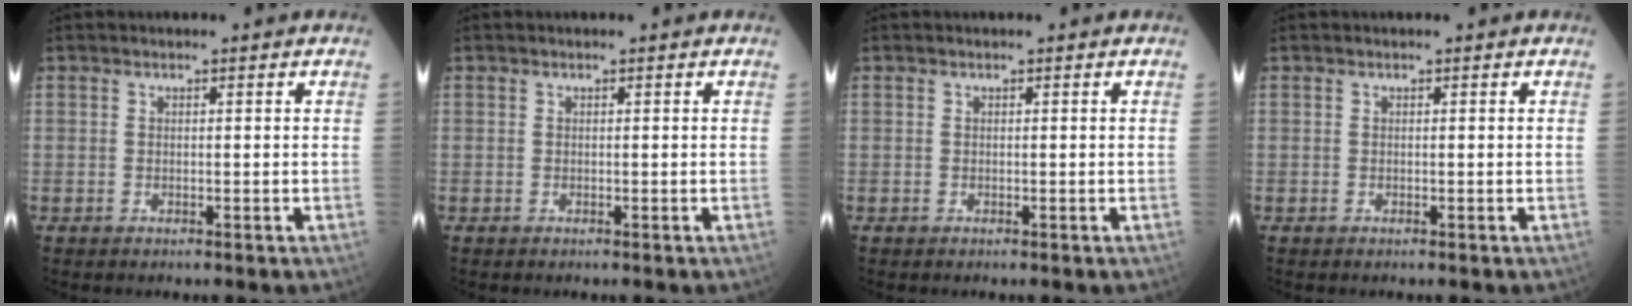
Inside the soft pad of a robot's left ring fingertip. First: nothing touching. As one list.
[{"total": 0.0}, {"total": 0.0}, {"total": 0.0}]